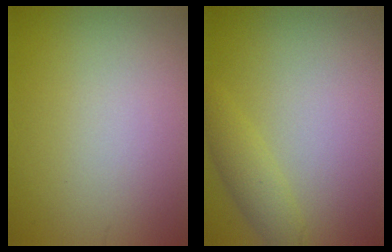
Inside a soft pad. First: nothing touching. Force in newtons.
{"total": 2.3, "press": 2.3, "slide": 0.1}